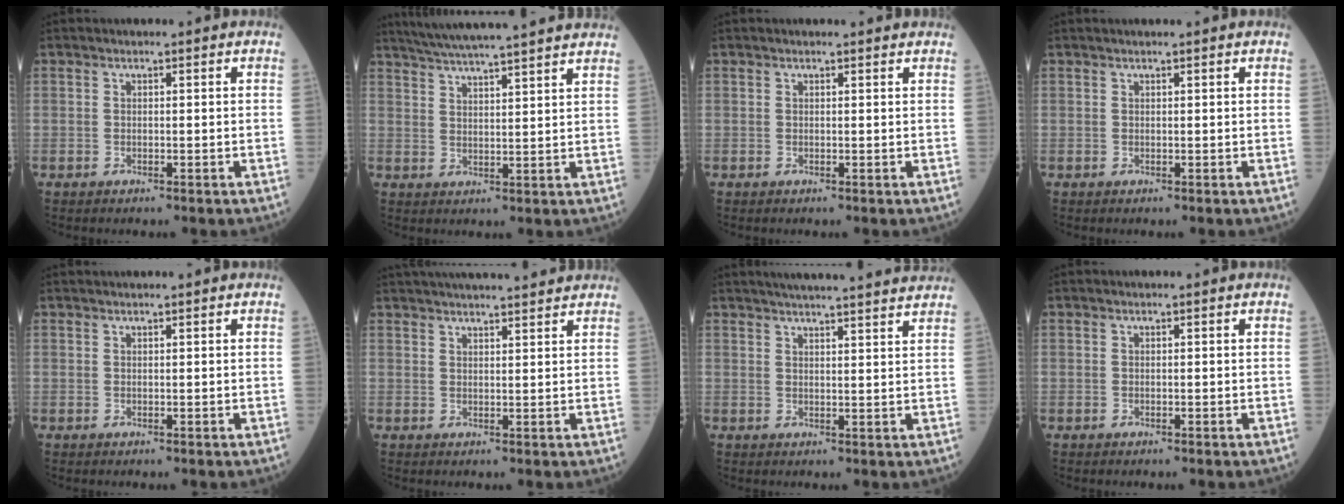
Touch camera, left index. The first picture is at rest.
{"total": 17.5, "force": [15.7, 0.3, 7.7], "torque": [-0.136, 0.017, 0.215]}
{"total": 1.6, "force": [1.5, 0.1, 0.2], "torque": [-0.010, 0.003, 0.011]}
{"total": 1.1, "force": [0.9, 0.1, 0.6], "torque": [-0.004, 0.015, 0.013]}
{"total": 0.9, "force": [0.9, -0.1, 0.3], "torque": [-0.004, 0.019, 0.020]}
{"total": 11.6, "force": [10.3, 0.8, 5.1], "torque": [-0.080, 0.032, 0.138]}
{"total": 15.3, "force": [14.1, 0.1, 6.0], "torque": [-0.089, 0.008, 0.174]}
{"total": 0.0}